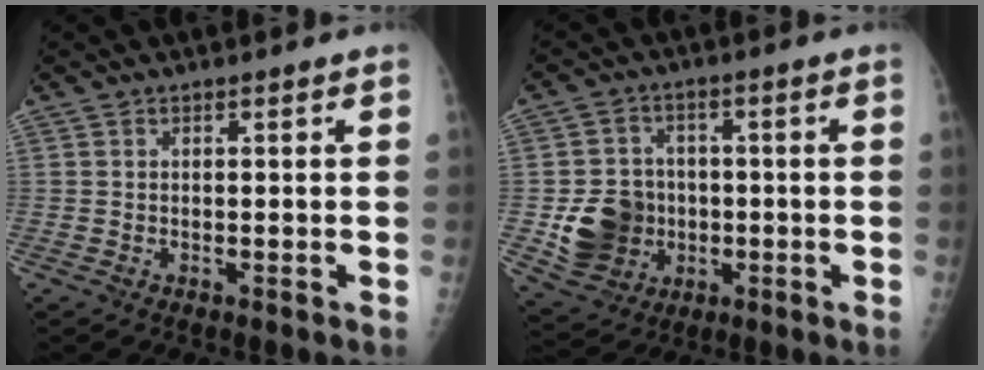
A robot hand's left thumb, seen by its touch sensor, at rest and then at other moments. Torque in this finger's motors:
{"motor_torque": [0.02, 1.23, 0.22, -0.07, 0.08]}